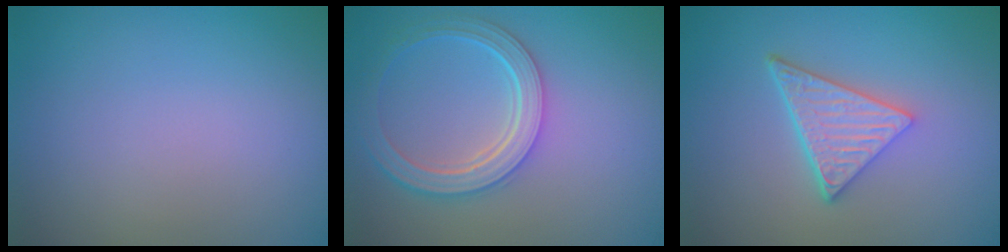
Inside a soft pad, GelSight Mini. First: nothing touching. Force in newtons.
{"total": 5.1, "press": 4.0, "slide": 3.1}
{"total": 4.9, "press": 3.5, "slide": 3.4}